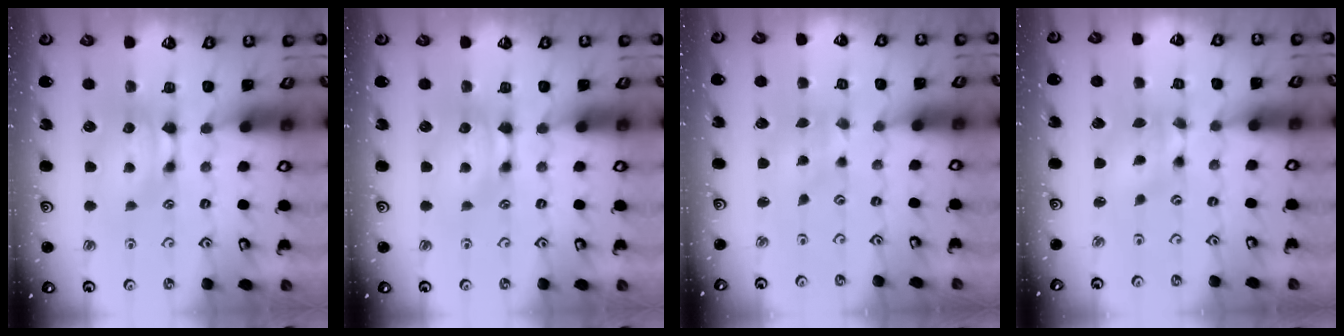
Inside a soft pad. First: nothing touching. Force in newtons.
{"total": 0.0}
{"total": 4.0, "press": 4.0, "slide": 0.8}
{"total": 2.0, "press": 1.2, "slide": 1.5}